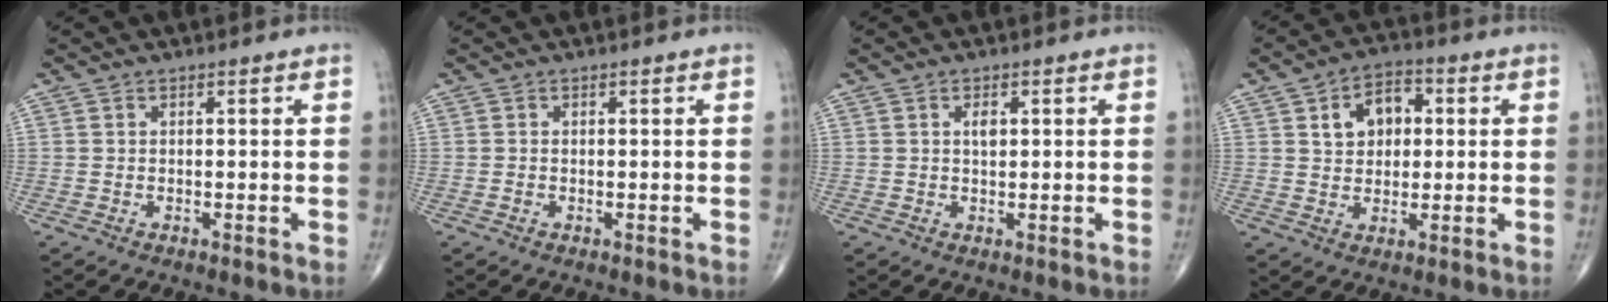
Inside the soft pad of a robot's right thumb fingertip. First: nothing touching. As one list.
[{"total": 0.0}, {"total": 1.9, "force": [0.5, 1.0, 1.5], "torque": [-0.024, -0.001, 0.009]}, {"total": 8.4, "force": [2.2, 5.9, 5.6], "torque": [-0.061, 0.007, 0.029]}]